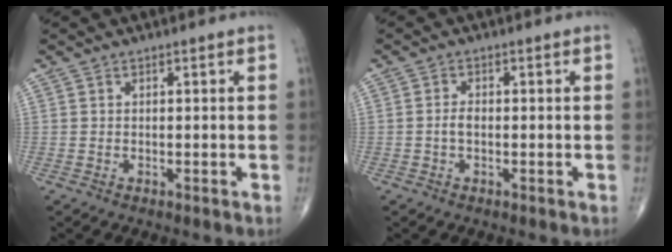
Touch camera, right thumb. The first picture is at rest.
{"total": 1.8, "force": [-0.4, 1.0, 1.4], "torque": [-0.028, 0.005, -0.009]}